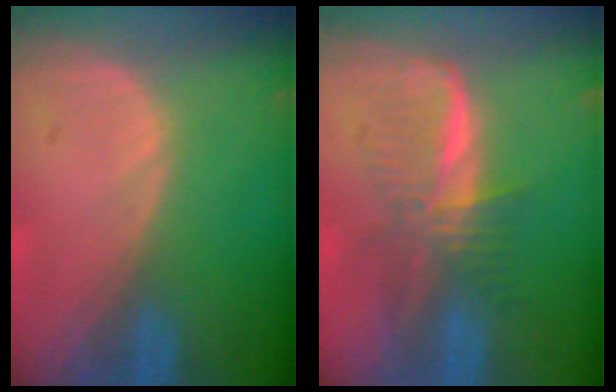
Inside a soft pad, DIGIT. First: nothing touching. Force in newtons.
{"total": 5.9, "press": 5.8, "slide": 0.8}